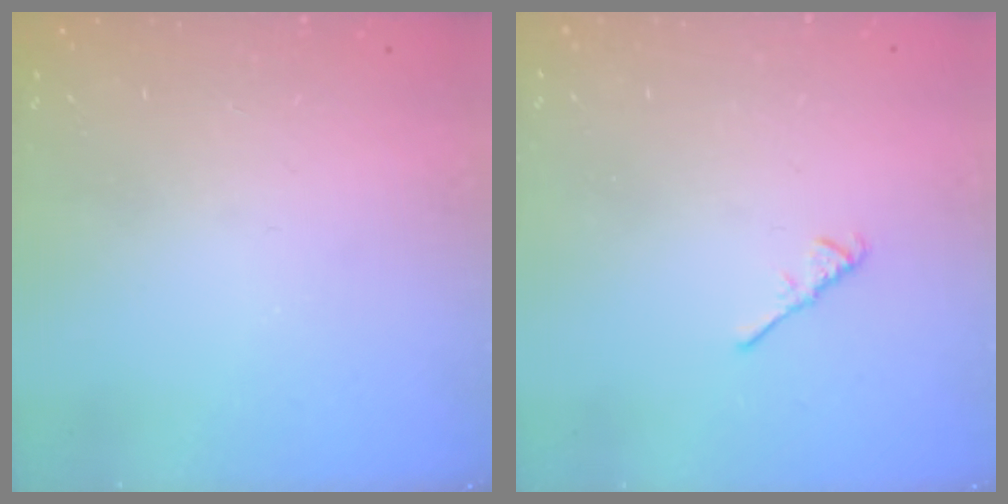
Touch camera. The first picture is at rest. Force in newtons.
{"total": 2.6, "press": 2.6, "slide": 0.6}